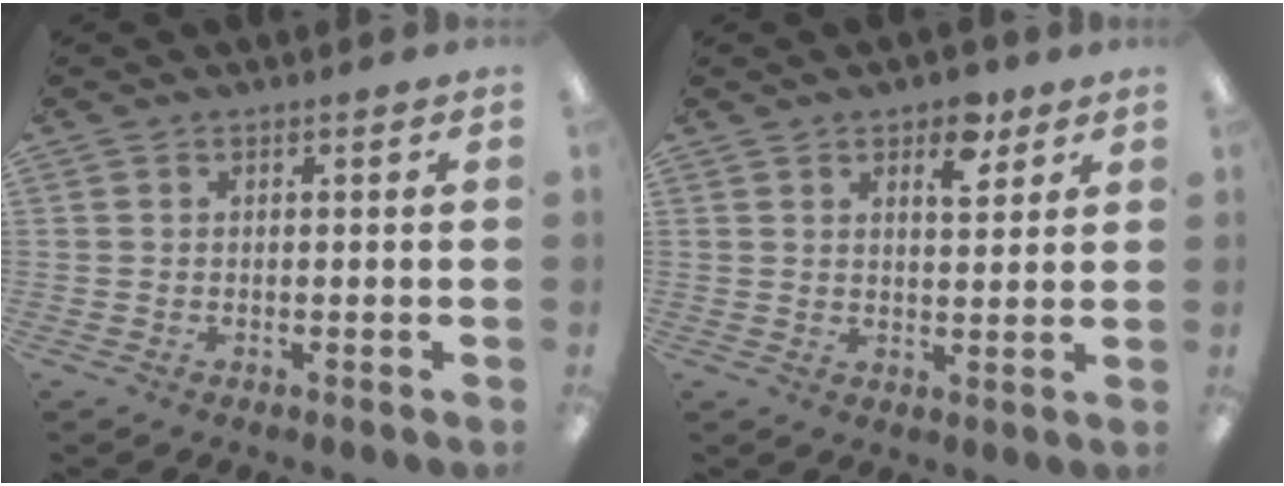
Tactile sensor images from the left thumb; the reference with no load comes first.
{"total": 6.6, "force": [4.2, 3.2, 4.0], "torque": [-0.034, -0.020, 0.065]}